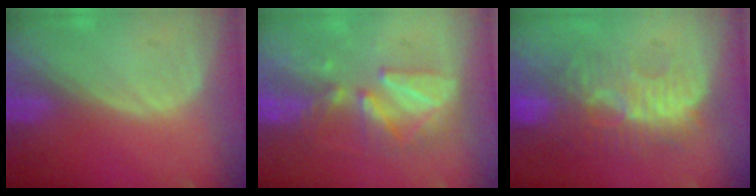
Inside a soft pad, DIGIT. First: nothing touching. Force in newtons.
{"total": 8.4, "press": 7.7, "slide": 3.4}
{"total": 10.0, "press": 9.2, "slide": 3.8}